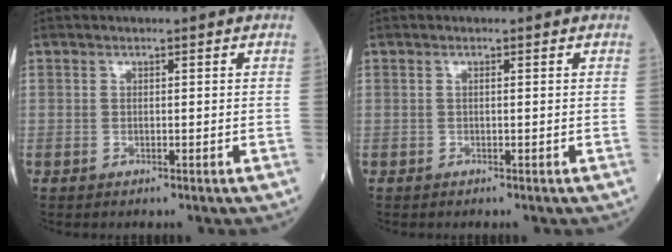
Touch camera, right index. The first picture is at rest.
{"total": 0.5, "force": [0.2, 0.1, 0.5], "torque": [-0.014, -0.001, 0.004]}